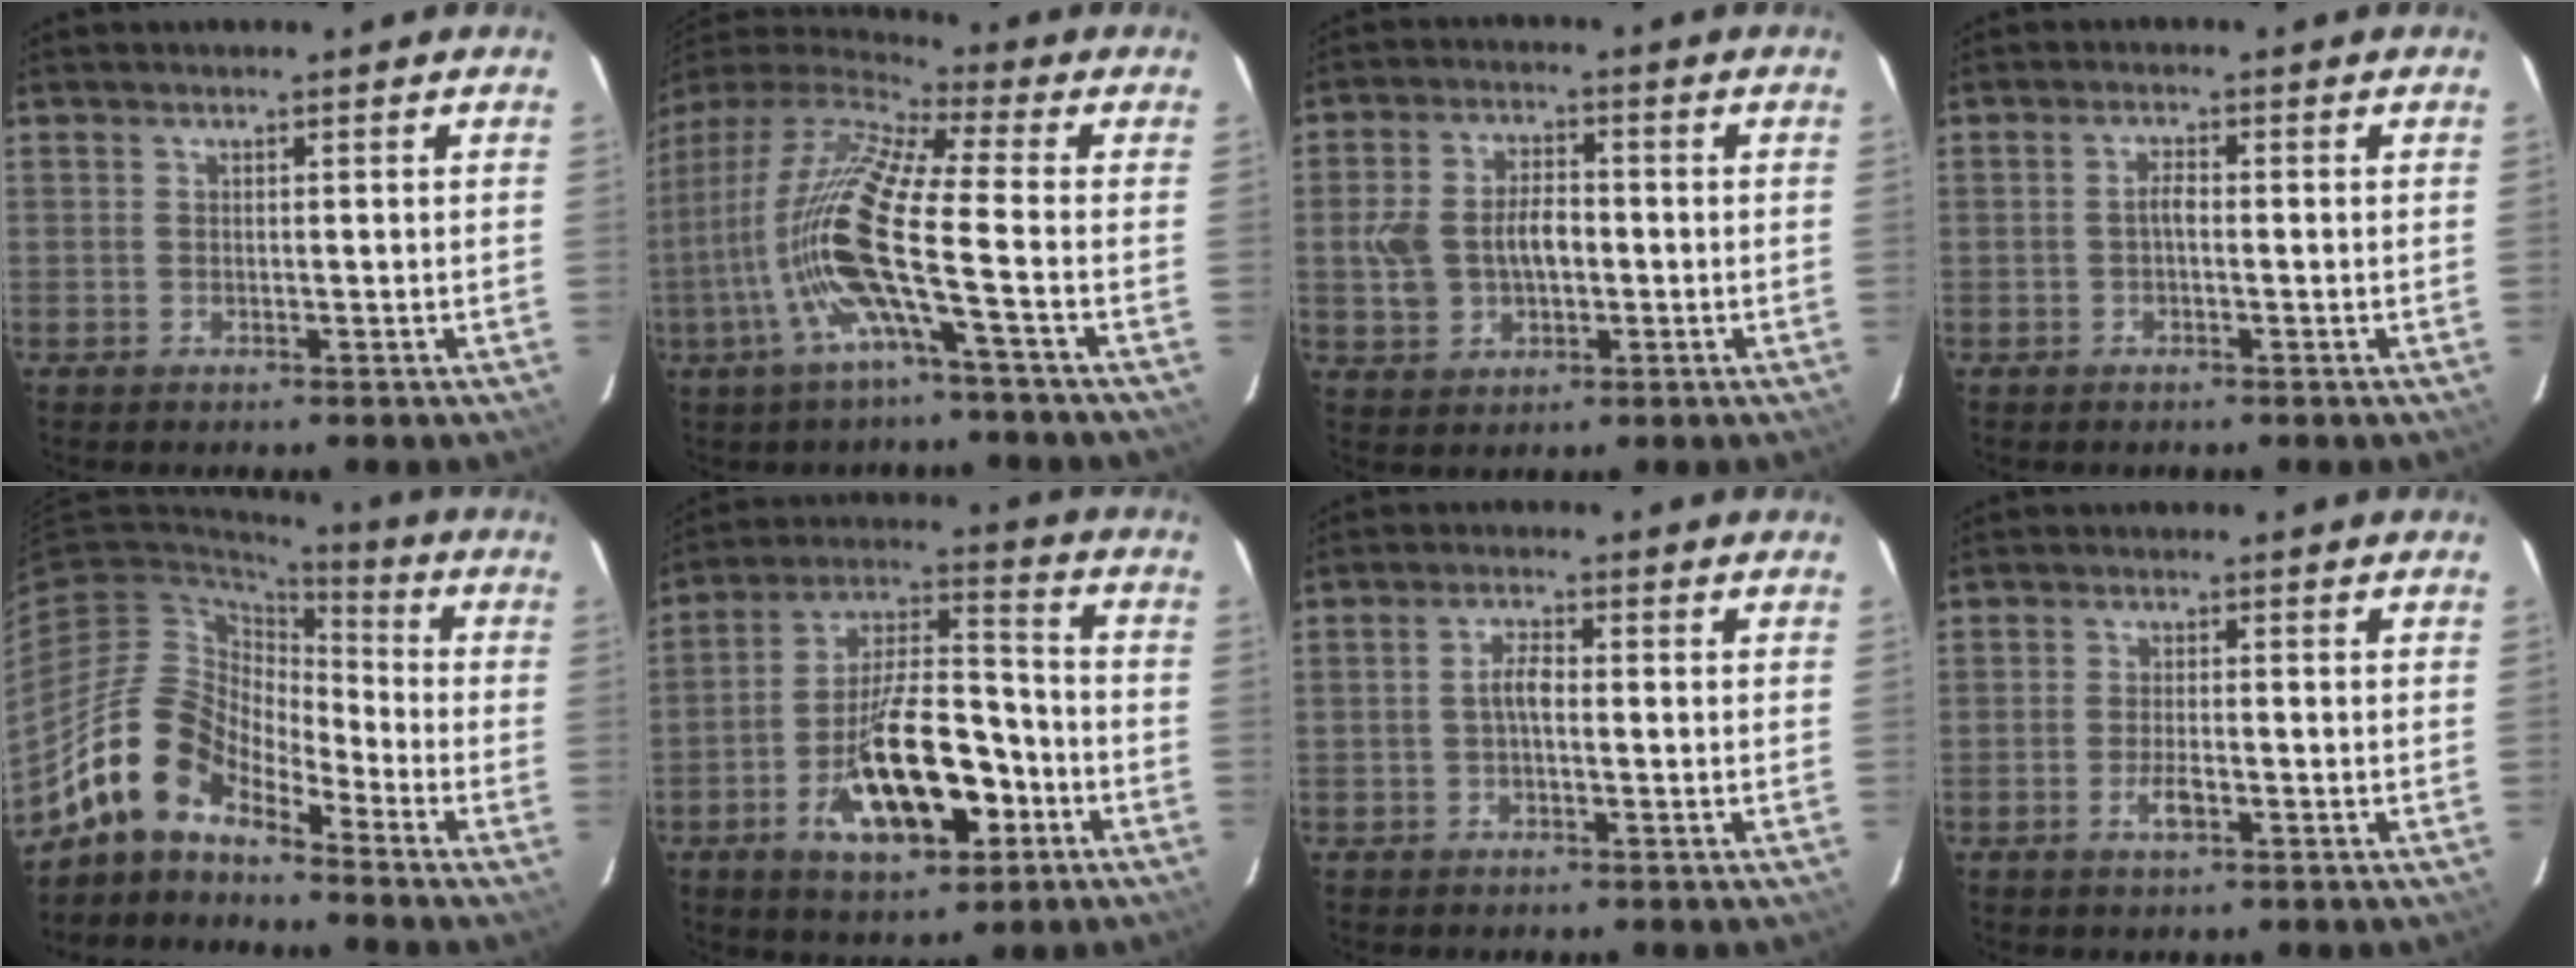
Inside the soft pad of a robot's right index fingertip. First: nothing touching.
{"total": 16.2, "force": [-3.9, 0.5, 15.7], "torque": [-0.287, -0.015, -0.084]}
{"total": 9.5, "force": [-0.9, 6.4, 7.0], "torque": [-0.148, 0.012, -0.009]}
{"total": 1.6, "force": [-0.4, 0.6, 1.4], "torque": [-0.029, 0.007, -0.009]}
{"total": 12.1, "force": [-9.4, 5.3, 5.5], "torque": [-0.106, 0.025, -0.191]}
{"total": 18.1, "force": [-7.2, 7.9, 14.6], "torque": [-0.269, 0.012, -0.111]}
{"total": 2.8, "force": [-0.5, 1.0, 2.5], "torque": [-0.051, 0.009, -0.009]}
{"total": 3.0, "force": [-1.4, 1.1, 2.5], "torque": [-0.053, -0.002, -0.027]}